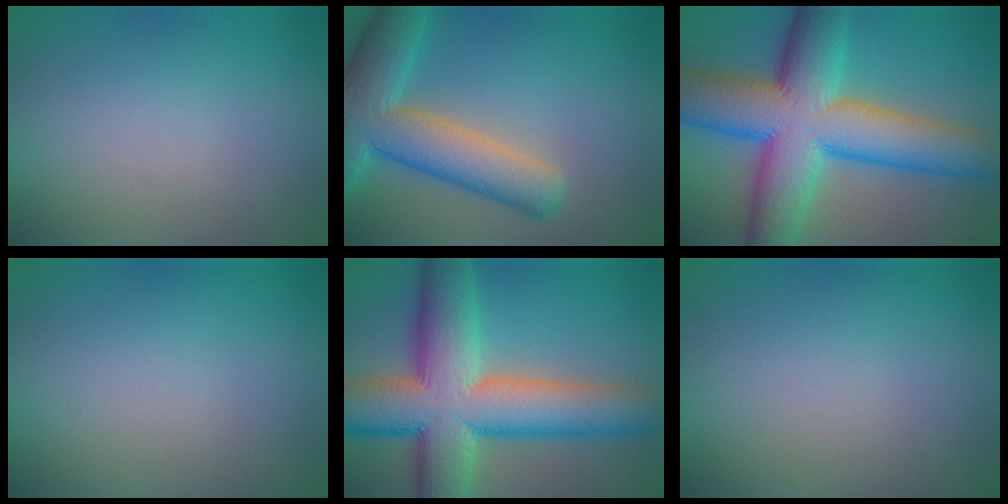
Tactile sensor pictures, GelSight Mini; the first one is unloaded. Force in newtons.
{"total": 8.5, "press": 8.5, "slide": 0.5}
{"total": 14.2, "press": 14.2, "slide": 0.2}
{"total": 0.0}
{"total": 13.7, "press": 13.7, "slide": 0.5}
{"total": 0.0}